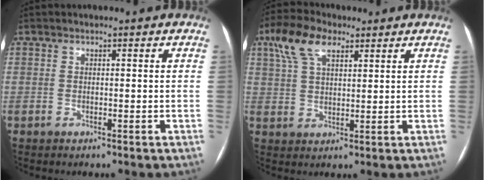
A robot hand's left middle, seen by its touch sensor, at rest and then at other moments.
{"total": 7.6, "force": [4.3, 3.3, 5.2], "torque": [-0.116, 0.027, 0.083]}